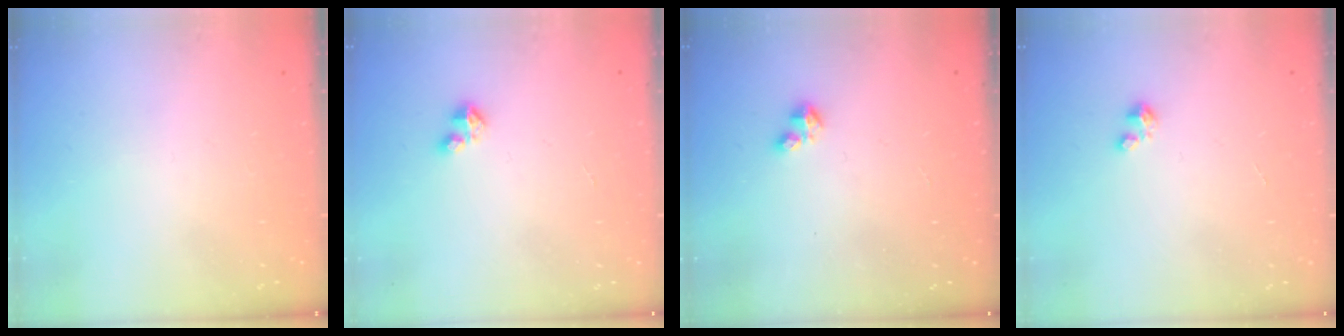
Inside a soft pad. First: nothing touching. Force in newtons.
{"total": 2.1, "press": 2.1, "slide": 0.2}
{"total": 1.6, "press": 1.6, "slide": 0.4}
{"total": 1.6, "press": 1.6, "slide": 0.2}